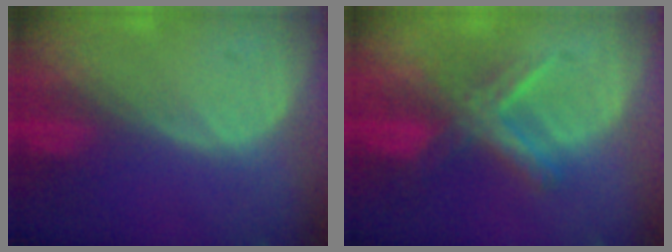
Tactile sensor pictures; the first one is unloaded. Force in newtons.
{"total": 5.8, "press": 5.8, "slide": 0.5}